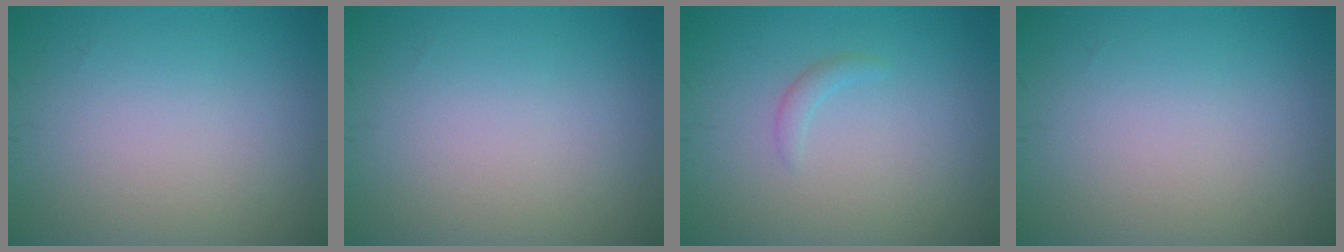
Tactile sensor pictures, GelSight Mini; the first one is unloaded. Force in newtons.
{"total": 0.0}
{"total": 0.9, "press": 0.9, "slide": 0.2}
{"total": 0.0}